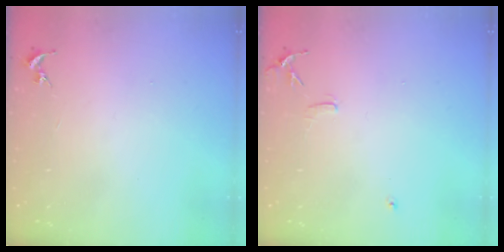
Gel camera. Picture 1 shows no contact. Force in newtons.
{"total": 6.2, "press": 6.1, "slide": 0.7}